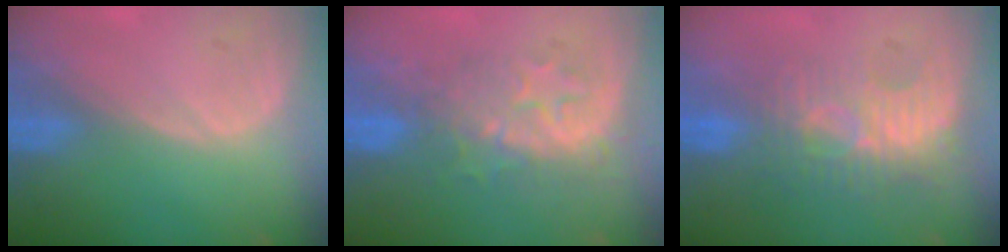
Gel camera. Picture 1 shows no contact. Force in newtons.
{"total": 8.5, "press": 7.9, "slide": 3.2}
{"total": 9.1, "press": 8.2, "slide": 3.9}